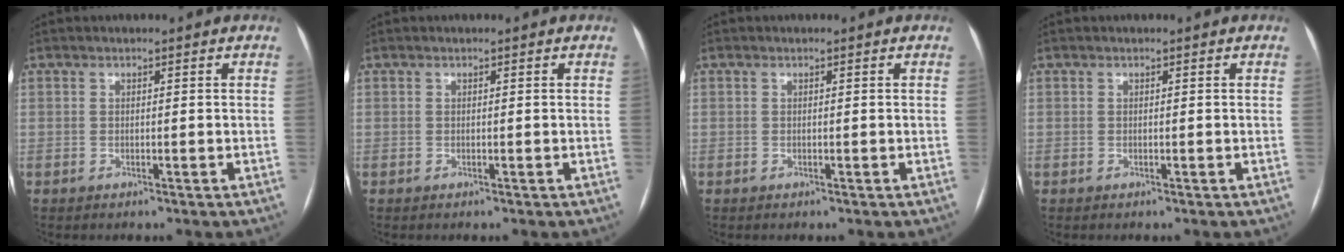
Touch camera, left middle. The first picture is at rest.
{"total": 0.0}
{"total": 0.0}
{"total": 0.0}